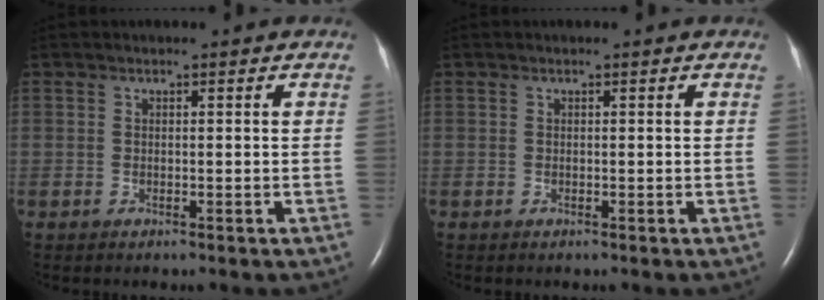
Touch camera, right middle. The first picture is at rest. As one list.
[{"total": 0.0}]